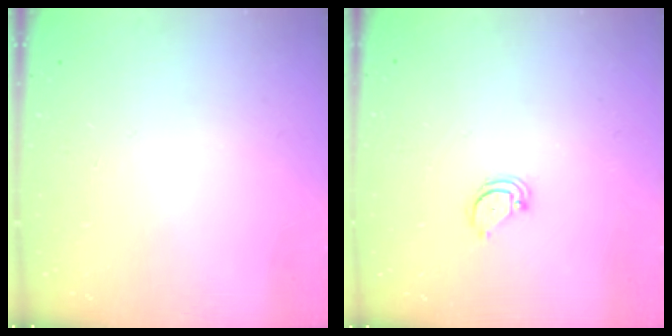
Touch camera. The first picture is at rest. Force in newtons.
{"total": 2.4, "press": 2.4, "slide": 0.2}